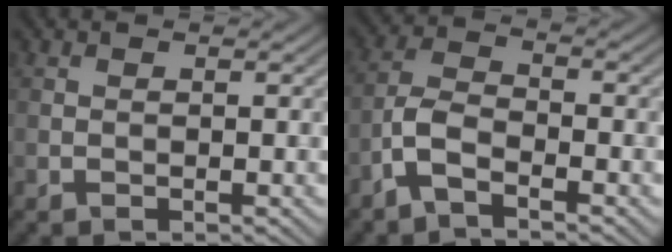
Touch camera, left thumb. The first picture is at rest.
{"total": 4.3, "force": [-3.0, 1.5, 2.8], "torque": [-0.061, 0.003, -0.074]}